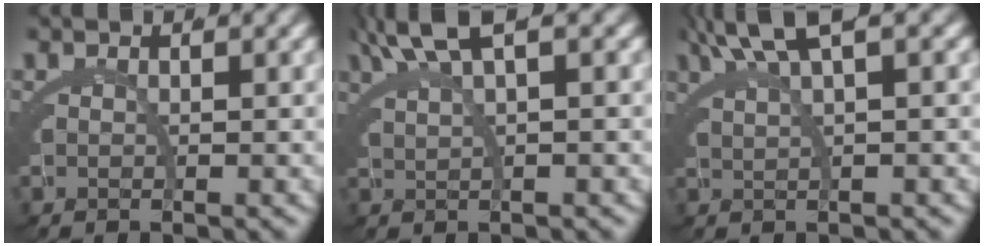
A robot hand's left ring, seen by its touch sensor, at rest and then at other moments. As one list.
[{"total": 3.6, "force": [2.6, -0.8, 2.4], "torque": [-0.031, 0.014, 0.050]}, {"total": 4.1, "force": [2.9, -1.1, 2.7], "torque": [-0.032, 0.016, 0.053]}]